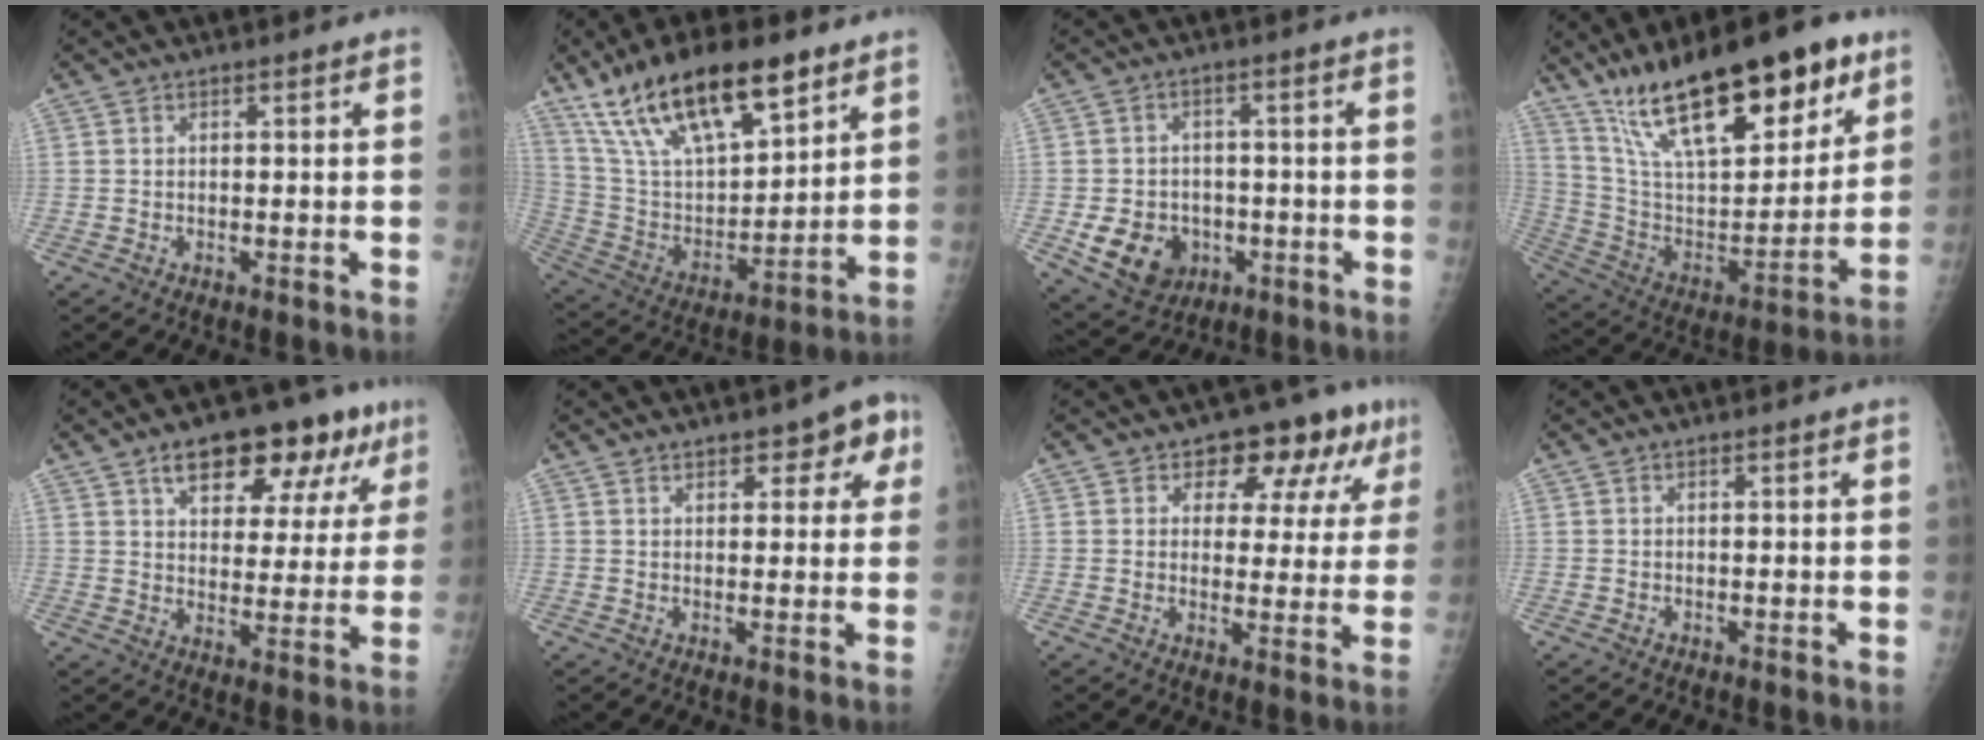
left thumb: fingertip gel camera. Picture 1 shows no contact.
{"total": 23.3, "force": [14.9, 8.6, 15.8], "torque": [-0.262, -0.040, 0.278]}
{"total": 10.0, "force": [-3.0, 8.2, 4.8], "torque": [-0.057, 0.013, -0.034]}
{"total": 29.4, "force": [18.4, 10.6, 20.3], "torque": [-0.300, -0.042, 0.316]}
{"total": 18.0, "force": [10.1, 8.7, 12.1], "torque": [-0.123, -0.011, 0.145]}
{"total": 6.1, "force": [3.2, 3.1, 4.1], "torque": [-0.013, -0.007, 0.032]}
{"total": 11.8, "force": [6.3, 6.9, 7.2], "torque": [-0.036, -0.015, 0.076]}
{"total": 0.0}